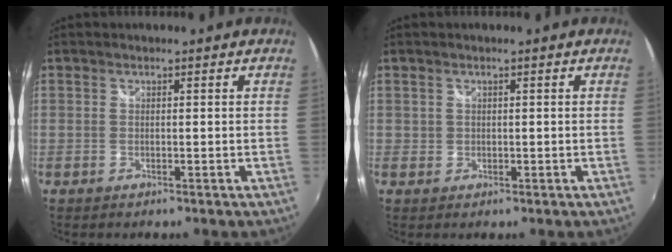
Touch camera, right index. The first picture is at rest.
{"total": 1.0, "force": [0.1, 1.0, 0.1], "torque": [0.002, 0.000, 0.001]}